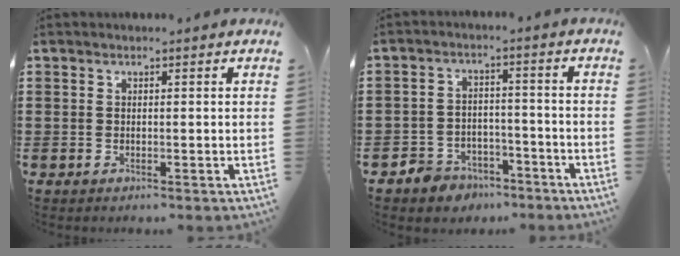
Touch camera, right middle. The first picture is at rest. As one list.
[{"total": 4.4, "force": [-4.1, 1.8, 0.2], "torque": [-0.019, 0.009, -0.086]}]